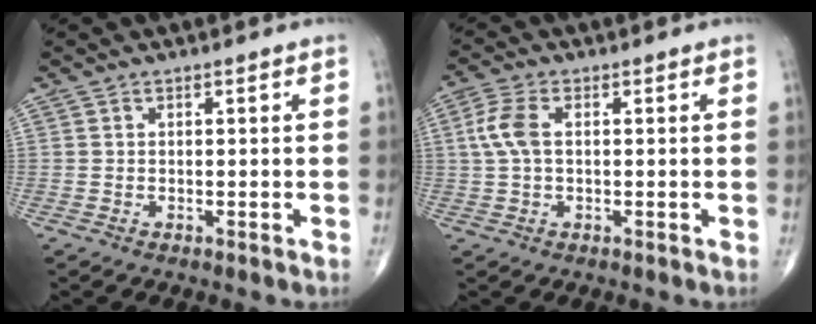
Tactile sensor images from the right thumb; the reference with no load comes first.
{"total": 5.3, "force": [0.6, 2.8, 4.5], "torque": [-0.116, 0.015, 0.010]}